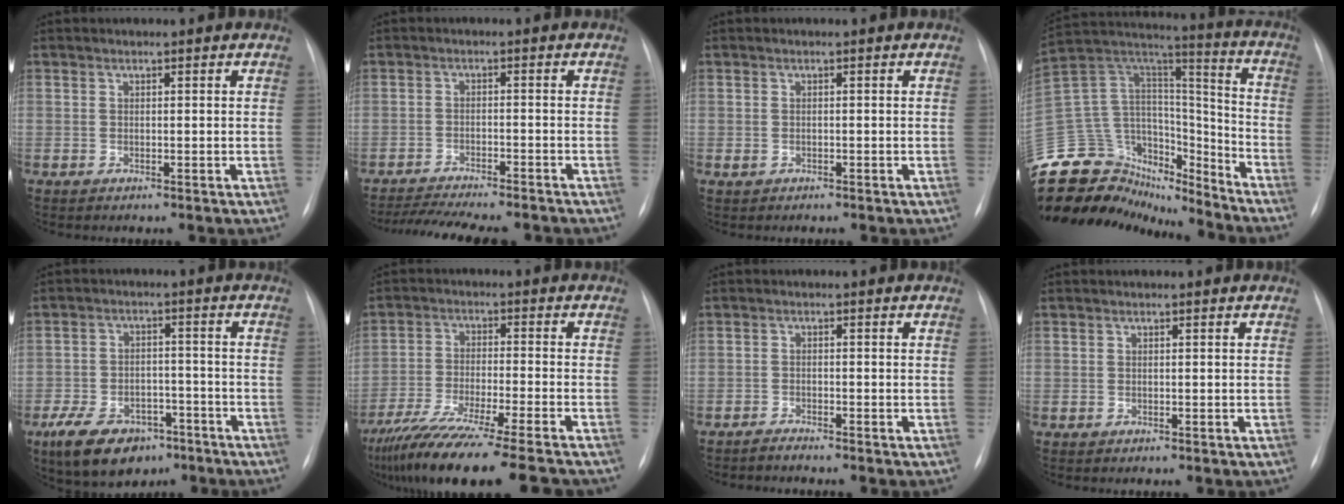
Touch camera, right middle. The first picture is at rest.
{"total": 13.4, "force": [-12.1, 1.9, 5.5], "torque": [-0.087, -0.004, -0.166]}
{"total": 0.7, "force": [-0.3, 0.6, 0.3], "torque": [-0.006, 0.001, -0.003]}
{"total": 29.0, "force": [-25.2, 11.0, 9.1], "torque": [-0.240, 0.039, -0.397]}
{"total": 11.3, "force": [-7.2, 6.4, 5.8], "torque": [-0.103, 0.004, -0.112]}
{"total": 18.9, "force": [-15.7, 0.0, 10.6], "torque": [-0.172, -0.051, -0.254]}
{"total": 1.3, "force": [-1.2, -0.1, -0.1], "torque": [0.001, -0.004, -0.022]}
{"total": 0.0}